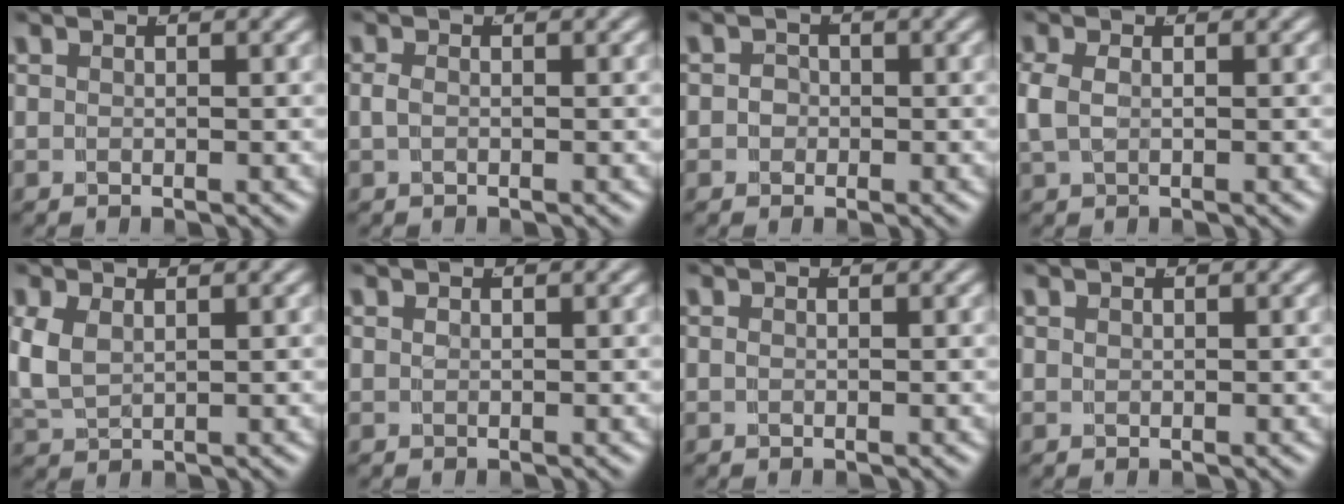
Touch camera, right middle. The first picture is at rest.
{"total": 0.6, "force": [-0.1, 0.0, 0.6], "torque": [-0.010, -0.003, 0.001]}
{"total": 1.4, "force": [-0.5, 1.3, 0.1], "torque": [0.005, -0.004, -0.010]}
{"total": 2.2, "force": [0.3, 1.4, 1.8], "torque": [-0.046, -0.002, 0.012]}
{"total": 3.7, "force": [0.5, 3.0, 2.0], "torque": [-0.063, -0.011, 0.021]}
{"total": 0.0}
{"total": 0.0}
{"total": 0.0}